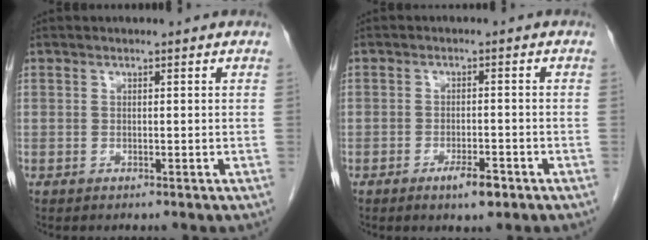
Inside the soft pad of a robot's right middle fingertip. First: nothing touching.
{"total": 3.6, "force": [-2.2, 1.0, 2.7], "torque": [-0.047, -0.001, -0.032]}